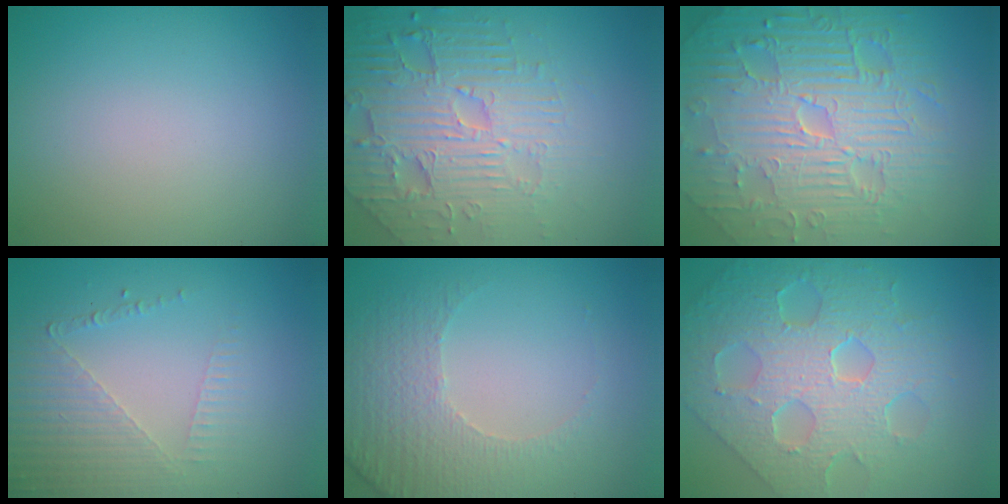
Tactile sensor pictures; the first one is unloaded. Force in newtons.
{"total": 7.1, "press": 5.5, "slide": 4.6}
{"total": 11.6, "press": 7.5, "slide": 8.9}
{"total": 5.1, "press": 3.1, "slide": 4.0}
{"total": 5.0, "press": 3.6, "slide": 3.5}
{"total": 9.3, "press": 6.5, "slide": 6.6}